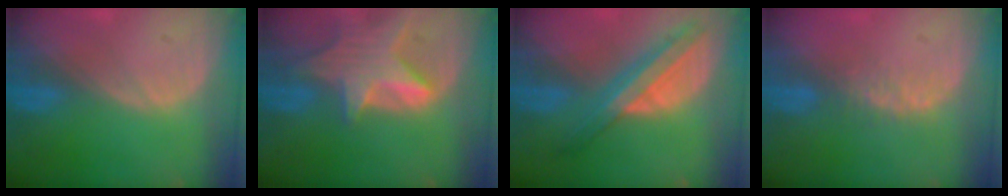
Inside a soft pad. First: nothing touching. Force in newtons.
{"total": 8.5, "press": 7.6, "slide": 3.7}
{"total": 8.2, "press": 6.9, "slide": 4.4}
{"total": 2.8, "press": 2.4, "slide": 1.5}